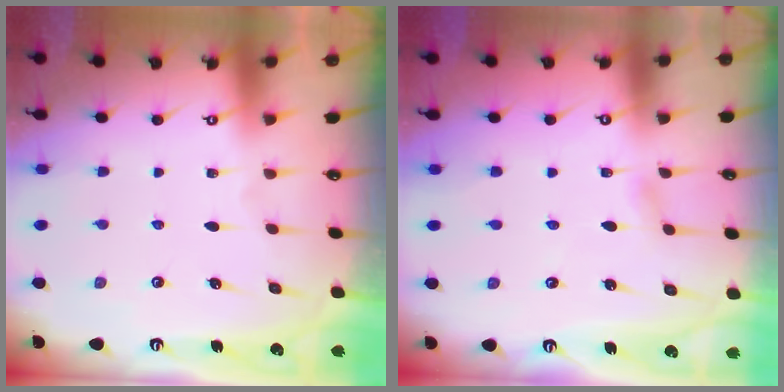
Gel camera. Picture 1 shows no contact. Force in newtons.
{"total": 3.7, "press": 3.6, "slide": 0.4}